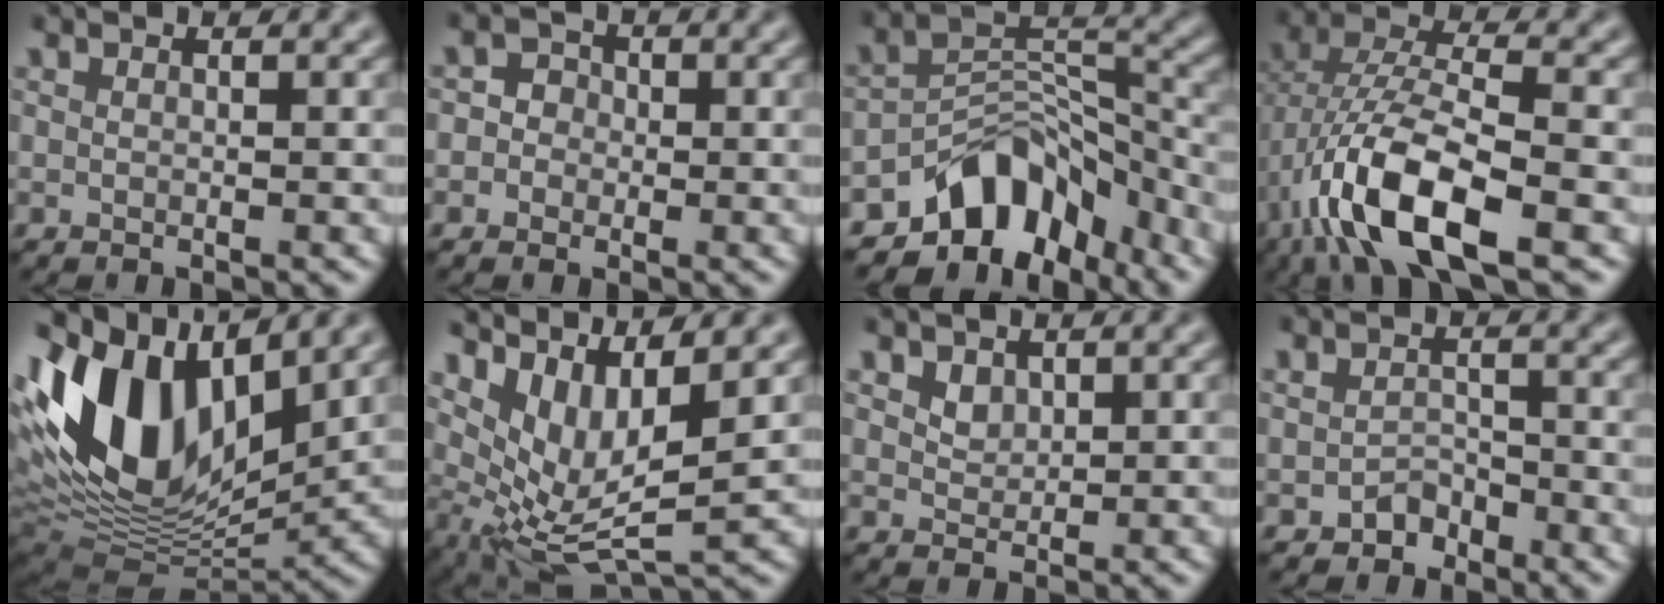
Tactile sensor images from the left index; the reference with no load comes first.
{"total": 1.6, "force": [-1.0, 1.2, 0.1], "torque": [0.016, 0.002, -0.019]}
{"total": 8.0, "force": [-6.2, 4.0, 3.1], "torque": [-0.018, -0.001, -0.103]}
{"total": 10.1, "force": [-4.8, 3.2, 8.2], "torque": [-0.164, 0.011, -0.091]}
{"total": 14.6, "force": [3.8, 8.1, 11.5], "torque": [-0.229, 0.016, 0.072]}
{"total": 6.9, "force": [2.7, 2.4, 5.9], "torque": [-0.114, -0.005, 0.063]}
{"total": 1.4, "force": [0.7, 1.1, 0.6], "torque": [-0.017, 0.002, 0.021]}
{"total": 1.9, "force": [-1.8, 0.7, 0.0], "torque": [0.009, 0.006, -0.027]}